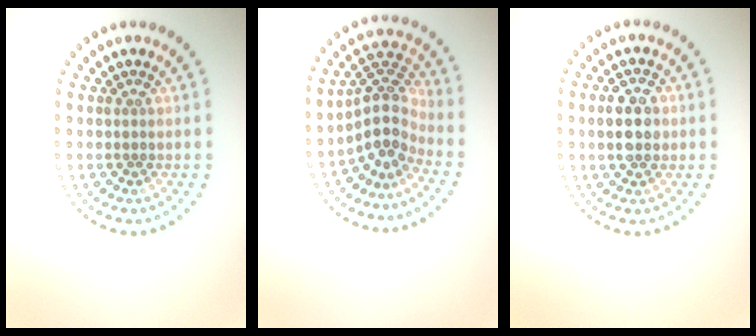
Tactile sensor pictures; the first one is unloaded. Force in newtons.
{"total": 4.0, "press": 2.9, "slide": 2.7}
{"total": 3.0, "press": 3.0, "slide": 0.1}